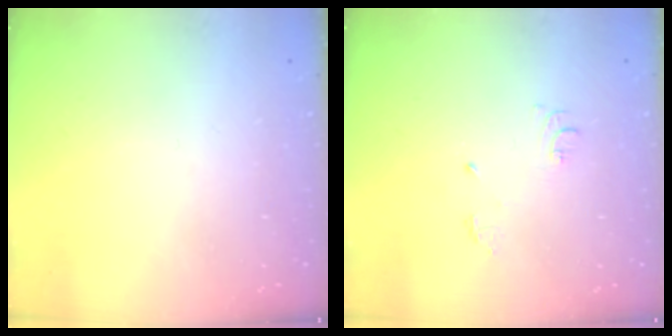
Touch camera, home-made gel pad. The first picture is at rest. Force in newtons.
{"total": 6.4, "press": 6.4, "slide": 0.6}